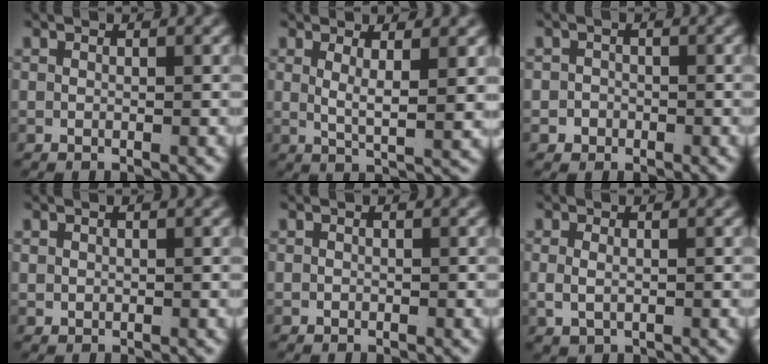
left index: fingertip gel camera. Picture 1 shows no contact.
{"total": 2.9, "force": [1.0, 0.0, 2.7], "torque": [-0.048, -0.016, 0.025]}
{"total": 2.3, "force": [-1.2, 2.0, 0.2], "torque": [-0.009, -0.016, -0.018]}
{"total": 0.5, "force": [0.2, 0.4, 0.3], "torque": [-0.015, -0.008, 0.013]}
{"total": 0.0}
{"total": 1.4, "force": [-0.2, 0.8, 1.1], "torque": [-0.033, -0.015, 0.012]}